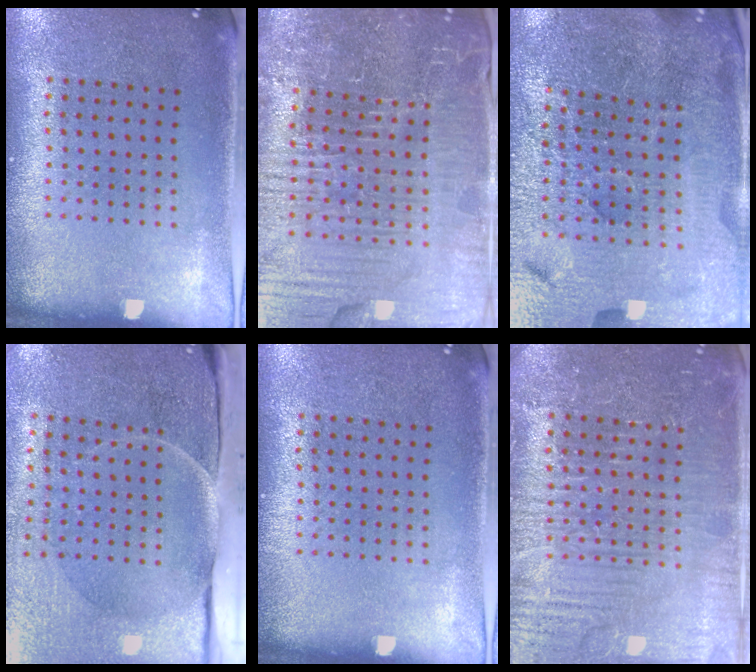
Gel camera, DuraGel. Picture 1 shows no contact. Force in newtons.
{"total": 6.7, "press": 6.0, "slide": 3.0}
{"total": 5.2, "press": 4.9, "slide": 1.7}
{"total": 4.9, "press": 3.9, "slide": 3.0}
{"total": 0.0}
{"total": 4.7, "press": 4.7, "slide": 0.8}